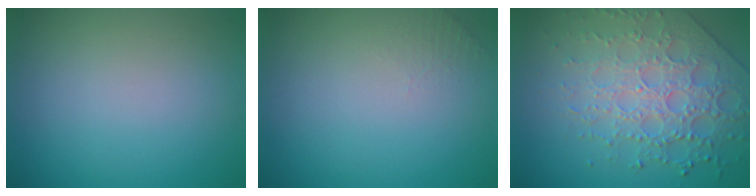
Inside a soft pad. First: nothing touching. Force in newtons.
{"total": 1.0, "press": 0.9, "slide": 0.3}
{"total": 6.0, "press": 5.2, "slide": 3.1}